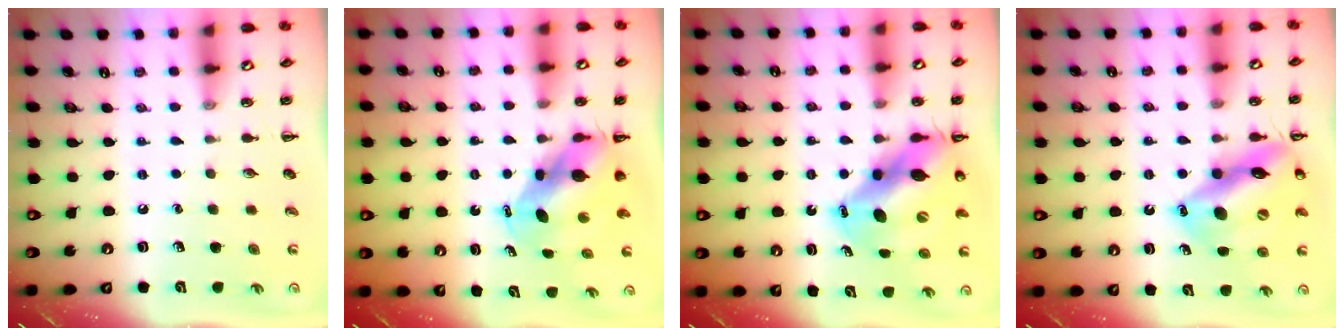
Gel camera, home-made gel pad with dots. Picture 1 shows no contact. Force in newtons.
{"total": 6.2, "press": 6.1, "slide": 1.1}
{"total": 14.1, "press": 13.5, "slide": 4.1}
{"total": 16.5, "press": 16.3, "slide": 2.7}